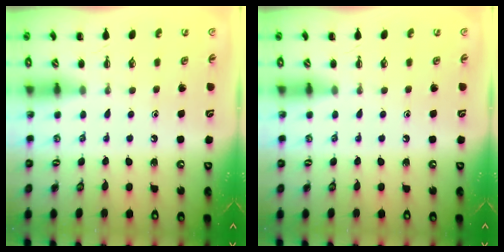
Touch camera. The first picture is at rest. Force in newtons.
{"total": 0.0}